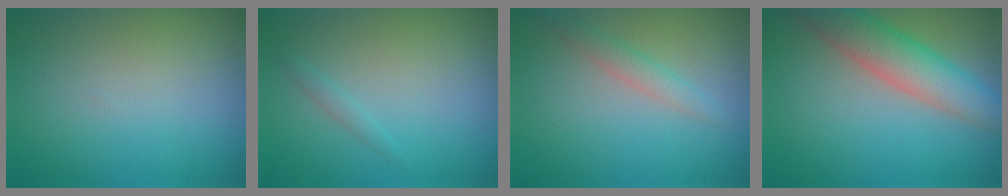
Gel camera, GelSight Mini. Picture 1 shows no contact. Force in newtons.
{"total": 0.7, "press": 0.7, "slide": 0.0}
{"total": 1.6, "press": 1.6, "slide": 0.0}
{"total": 5.9, "press": 5.9, "slide": 0.2}